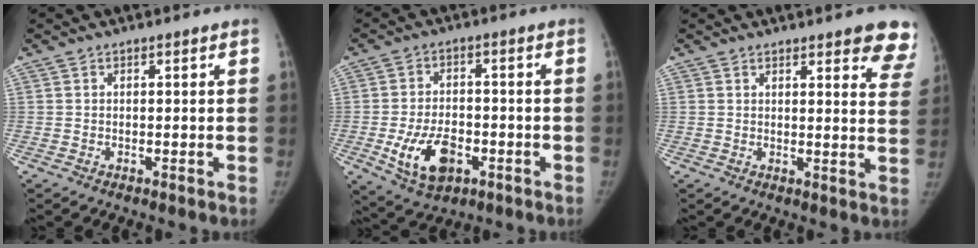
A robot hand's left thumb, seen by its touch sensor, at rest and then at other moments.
{"total": 9.8, "force": [-3.2, 6.0, 7.1], "torque": [-0.117, 0.008, -0.046]}
{"total": 10.9, "force": [8.2, 2.9, 6.5], "torque": [-0.039, -0.036, 0.078]}